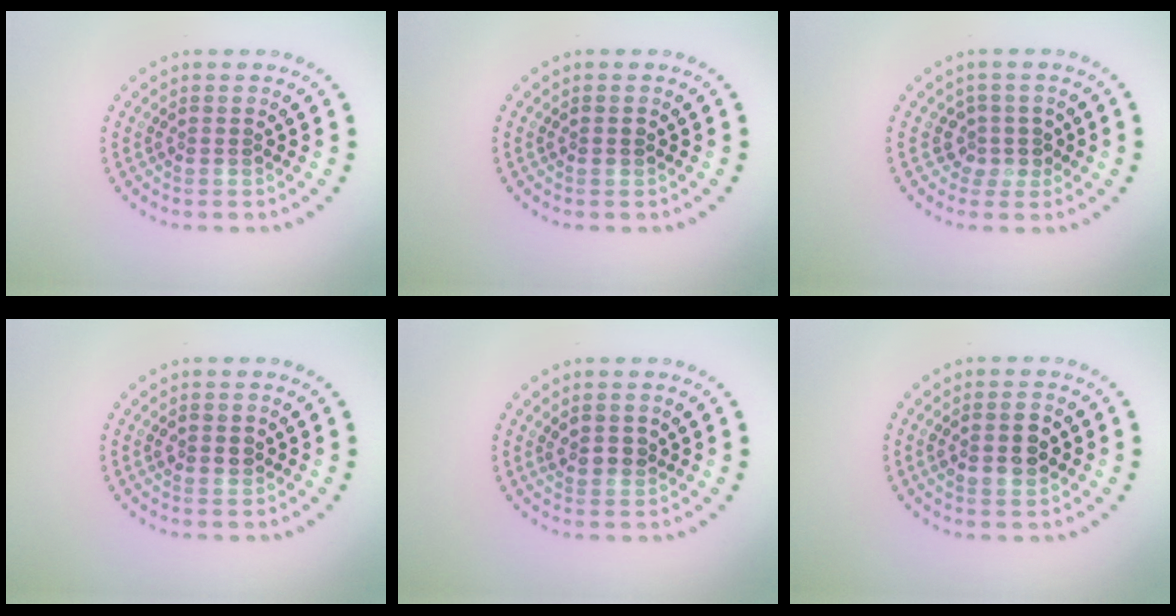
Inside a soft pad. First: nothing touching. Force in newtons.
{"total": 0.7, "press": 0.7, "slide": 0.1}
{"total": 2.0, "press": 1.5, "slide": 1.3}
{"total": 1.4, "press": 1.3, "slide": 0.4}
{"total": 1.8, "press": 1.7, "slide": 0.7}
{"total": 3.0, "press": 3.0, "slide": 0.3}